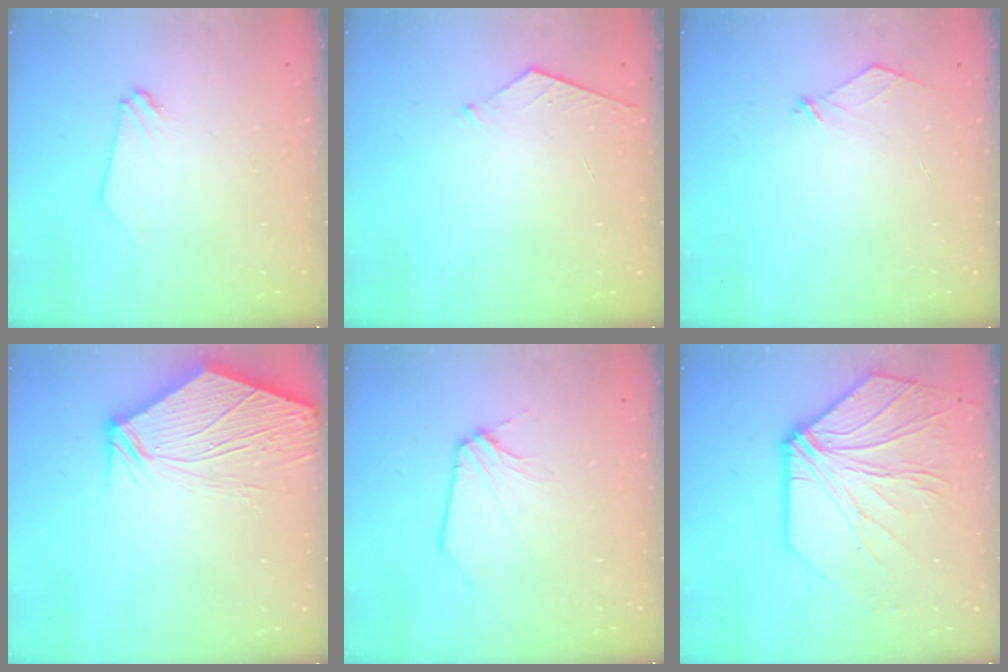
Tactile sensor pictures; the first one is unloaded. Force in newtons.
{"total": 4.3, "press": 4.2, "slide": 0.5}
{"total": 4.1, "press": 4.1, "slide": 0.5}
{"total": 11.7, "press": 11.5, "slide": 1.9}
{"total": 2.8, "press": 2.7, "slide": 0.4}
{"total": 13.5, "press": 13.4, "slide": 1.5}